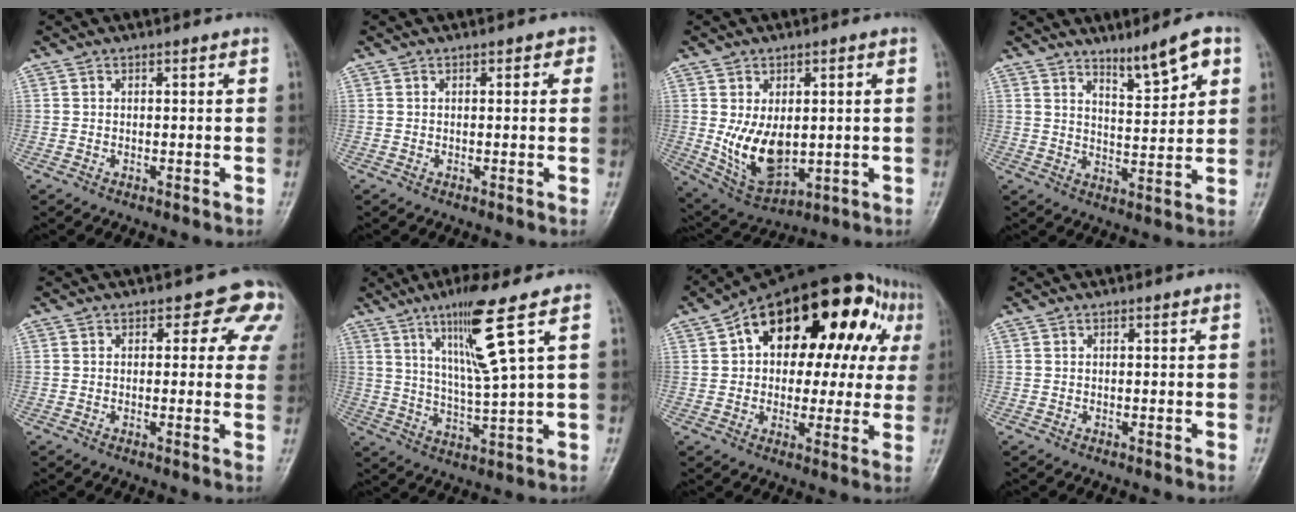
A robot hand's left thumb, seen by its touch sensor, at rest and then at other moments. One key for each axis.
{"total": 2.0, "fx": 0.7, "fy": 1.1, "fz": 1.5, "tx": -0.005, "ty": 0.003, "tz": 0.003}
{"total": 10.9, "fx": -0.4, "fy": 6.7, "fz": 8.6, "tx": -0.136, "ty": -0.012, "tz": 0.017}
{"total": 7.8, "fx": 4.9, "fy": 1.6, "fz": 5.9, "tx": -0.083, "ty": -0.034, "tz": 0.082}
{"total": 6.5, "fx": 3.2, "fy": 4.3, "fz": 3.8, "tx": 0.000, "ty": -0.010, "tz": 0.015}
{"total": 11.1, "fx": 5.4, "fy": -0.7, "fz": 9.6, "tx": -0.180, "ty": -0.033, "tz": 0.105}
{"total": 23.6, "fx": 7.4, "fy": 13.9, "fz": 17.5, "tx": -0.200, "ty": 0.047, "tz": 0.105}
{"total": 0.0}